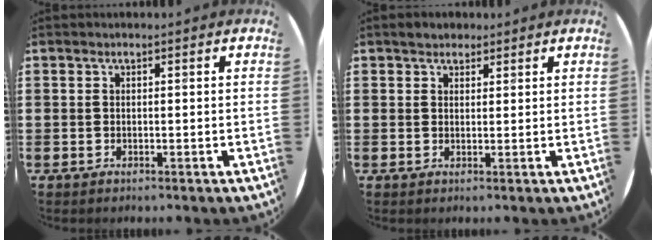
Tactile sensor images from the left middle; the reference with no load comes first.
{"total": 1.7, "force": [1.5, 0.8, 0.1], "torque": [0.003, 0.001, 0.029]}